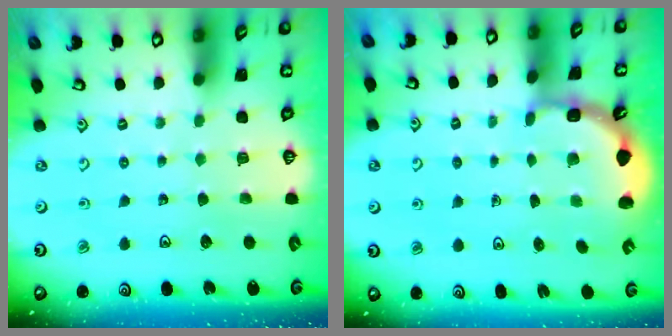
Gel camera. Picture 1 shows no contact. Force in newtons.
{"total": 2.3, "press": 2.1, "slide": 0.9}